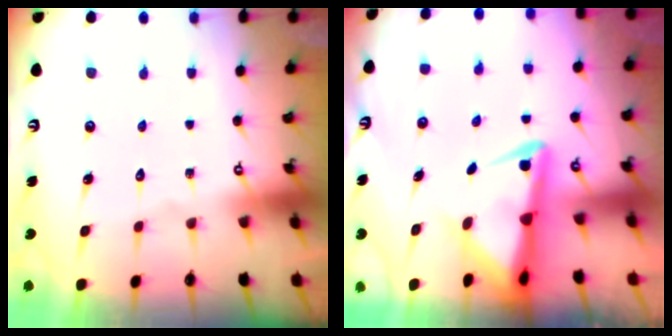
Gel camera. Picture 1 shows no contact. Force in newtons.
{"total": 4.8, "press": 4.7, "slide": 0.9}